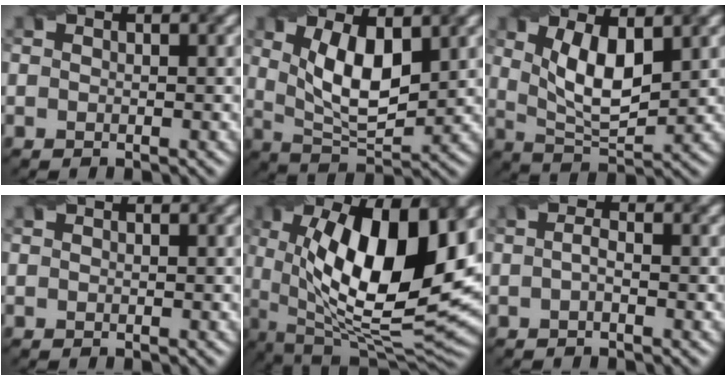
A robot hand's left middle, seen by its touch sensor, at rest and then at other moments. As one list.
[{"total": 6.8, "force": [1.9, 2.9, 5.8], "torque": [-0.113, -0.004, 0.039]}, {"total": 6.1, "force": [1.8, 2.5, 5.2], "torque": [-0.106, -0.006, 0.040]}, {"total": 0.0}, {"total": 14.9, "force": [2.6, 5.8, 13.5], "torque": [-0.216, -0.009, 0.037]}, {"total": 1.0, "force": [-0.4, 0.3, 0.9], "torque": [-0.022, 0.001, -0.007]}]